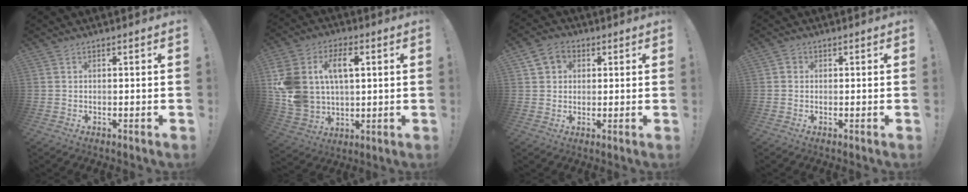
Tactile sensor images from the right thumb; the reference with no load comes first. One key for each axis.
{"total": 17.3, "fx": 5.1, "fy": 12.2, "fz": 11.2, "tx": -0.218, "ty": -0.011, "tz": 0.096}
{"total": 6.0, "fx": 2.2, "fy": 5.1, "fz": 2.3, "tx": -0.036, "ty": 0.000, "tz": 0.045}
{"total": 1.2, "fx": 0.0, "fy": 1.2, "fz": 0.4, "tx": 0.001, "ty": 0.000, "tz": -0.002}